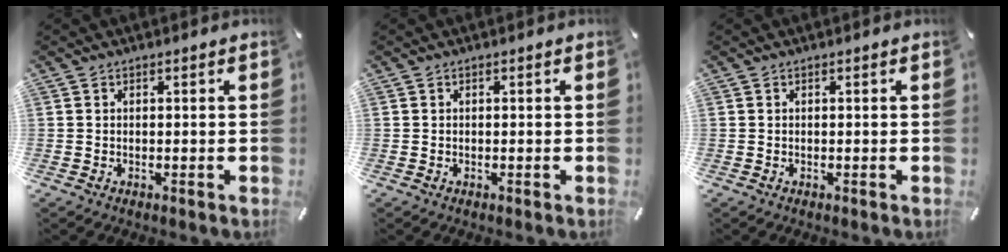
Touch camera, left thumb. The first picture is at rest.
{"total": 0.0}
{"total": 0.0}